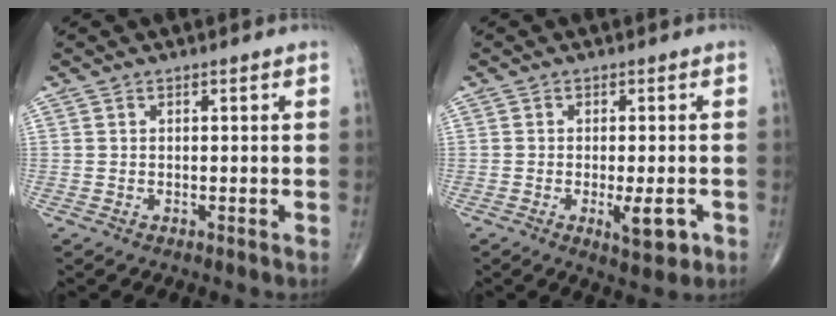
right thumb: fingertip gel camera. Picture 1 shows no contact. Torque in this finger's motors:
{"motor_torque": [0.06, 1.04, 0.01, -0.13, 0.16]}